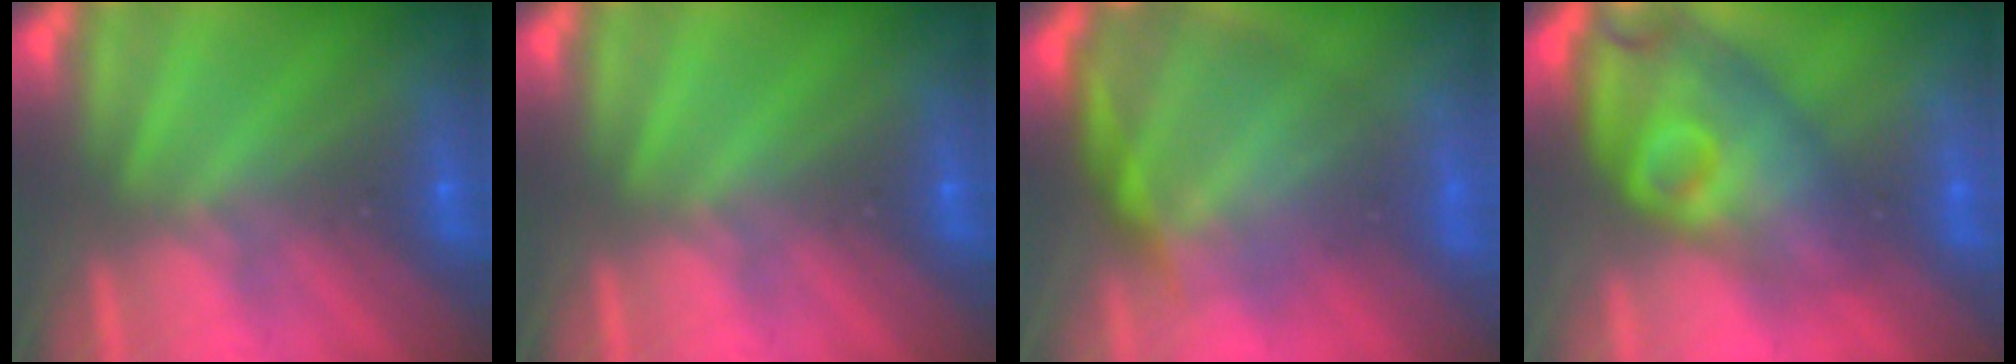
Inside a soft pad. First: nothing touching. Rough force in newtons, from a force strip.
{"total": 0.0}
{"total": 5.6}
{"total": 4.0}